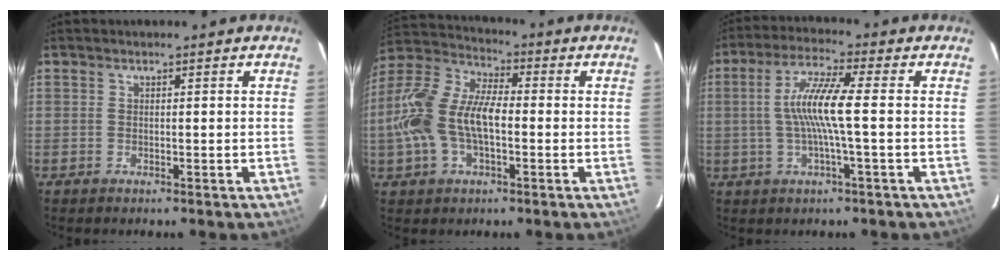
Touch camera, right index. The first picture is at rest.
{"total": 15.4, "force": [-2.3, 8.1, 12.9], "torque": [-0.270, 0.015, -0.047]}
{"total": 9.1, "force": [-0.4, 0.1, 9.1], "torque": [-0.180, 0.006, -0.008]}